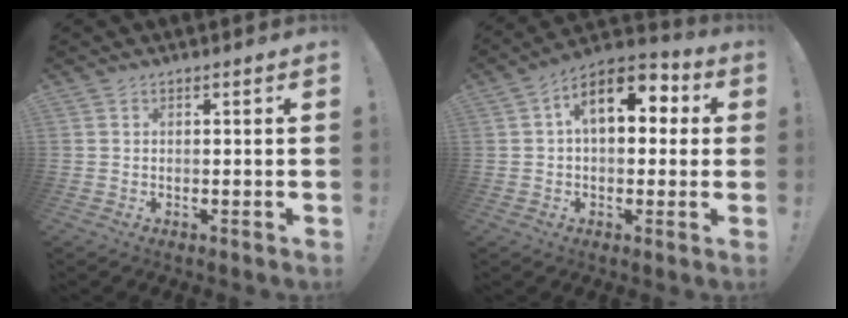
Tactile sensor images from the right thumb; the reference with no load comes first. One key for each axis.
{"total": 13.4, "fx": 4.1, "fy": 7.6, "fz": 10.2, "tx": -0.149, "ty": -0.001, "tz": 0.070}